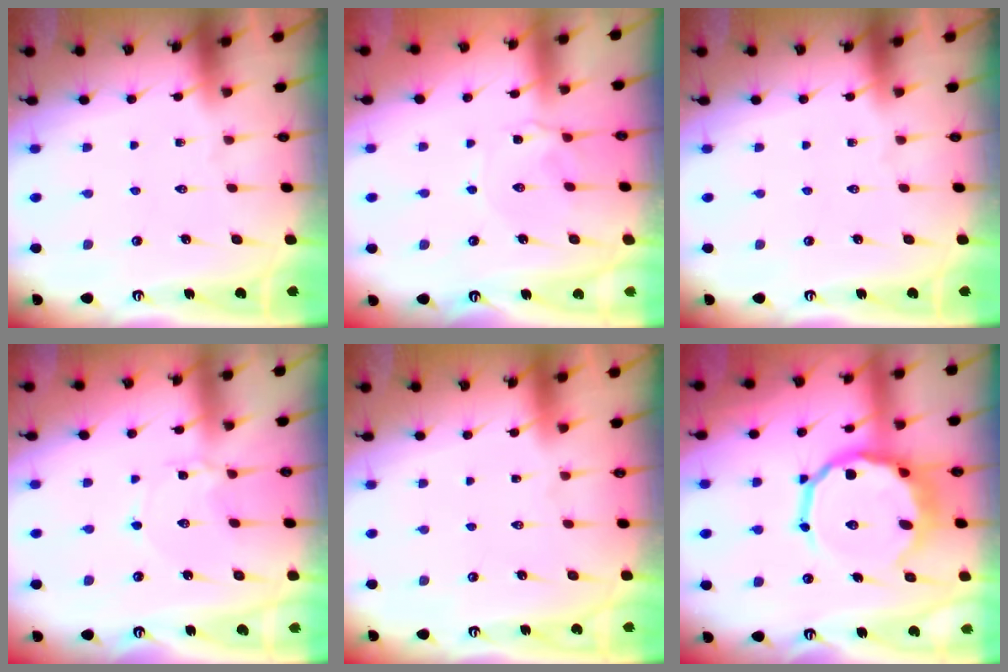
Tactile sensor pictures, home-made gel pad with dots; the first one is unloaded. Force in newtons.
{"total": 2.3, "press": 2.2, "slide": 0.4}
{"total": 0.0}
{"total": 2.8, "press": 2.8, "slide": 0.3}
{"total": 1.5, "press": 1.5, "slide": 0.1}
{"total": 14.3, "press": 13.8, "slide": 3.8}